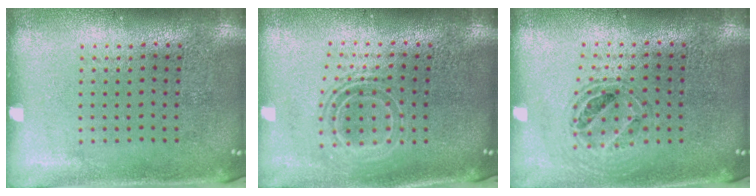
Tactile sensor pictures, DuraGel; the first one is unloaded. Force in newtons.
{"total": 1.7, "press": 1.3, "slide": 1.1}
{"total": 0.8, "press": 0.8, "slide": 0.1}